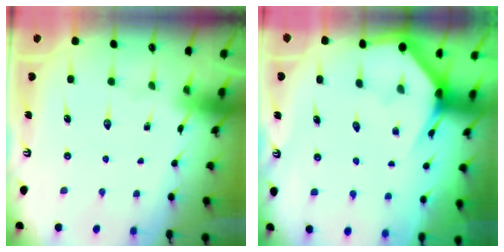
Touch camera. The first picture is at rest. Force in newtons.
{"total": 3.0, "press": 3.0, "slide": 0.1}